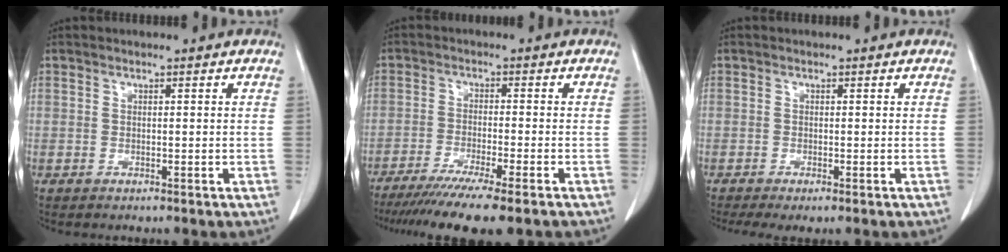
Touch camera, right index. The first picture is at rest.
{"total": 11.8, "force": [-9.3, -0.2, 7.3], "torque": [-0.103, -0.032, -0.145]}
{"total": 3.0, "force": [-2.1, 0.7, 2.1], "torque": [-0.038, -0.010, -0.034]}